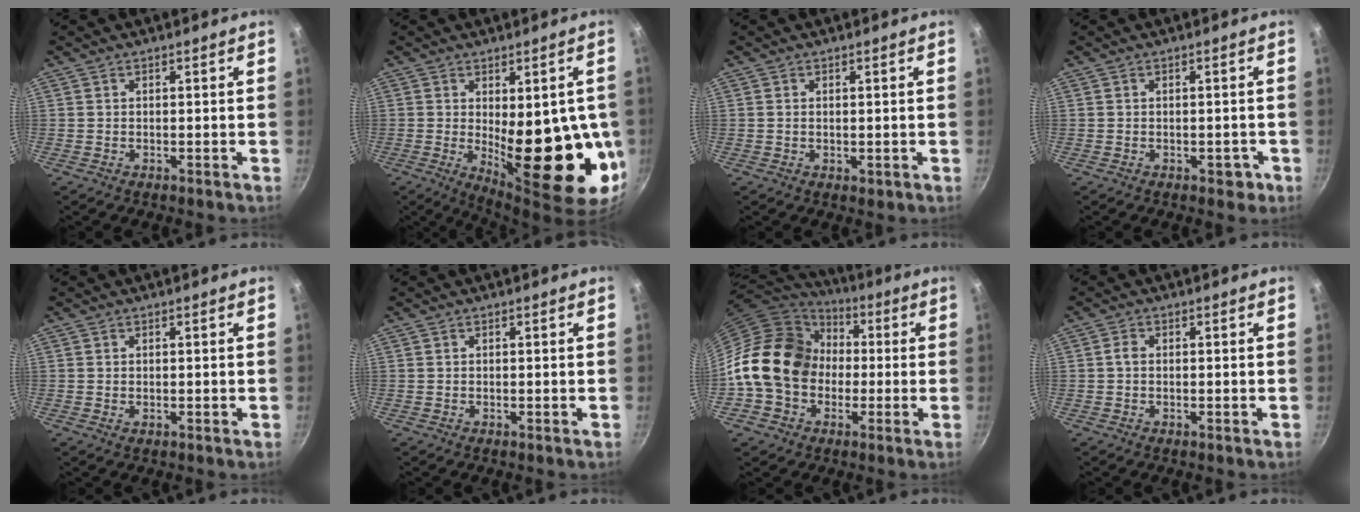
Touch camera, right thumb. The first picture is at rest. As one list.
[{"total": 20.9, "force": [-1.5, 8.1, 19.2], "torque": [-0.219, -0.030, -0.001]}, {"total": 1.3, "force": [0.1, 0.8, 1.1], "torque": [-0.015, -0.002, 0.001]}, {"total": 2.5, "force": [-1.0, 1.6, 1.7], "torque": [-0.002, 0.013, -0.007]}, {"total": 0.0}, {"total": 0.0}, {"total": 19.1, "force": [-0.5, 15.4, 11.2], "torque": [-0.175, 0.049, -0.015]}, {"total": 1.3, "force": [-0.1, 1.0, 0.9], "torque": [-0.023, 0.005, -0.002]}]